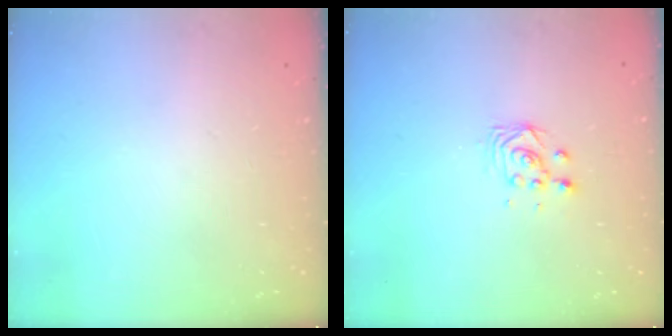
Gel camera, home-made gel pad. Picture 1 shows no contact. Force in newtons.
{"total": 2.8, "press": 2.8, "slide": 0.3}